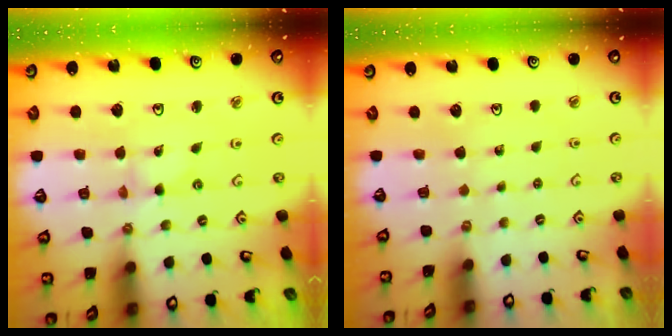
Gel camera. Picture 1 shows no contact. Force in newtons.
{"total": 0.0}